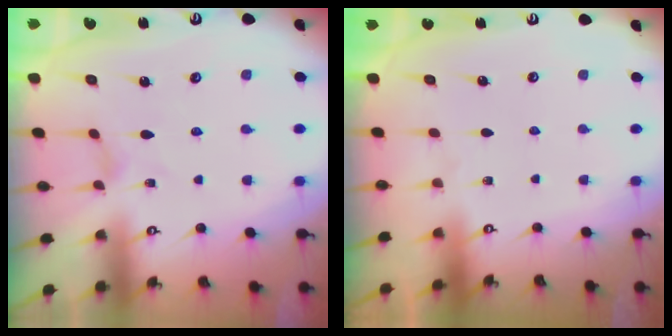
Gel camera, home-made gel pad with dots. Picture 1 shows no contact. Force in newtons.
{"total": 0.0}